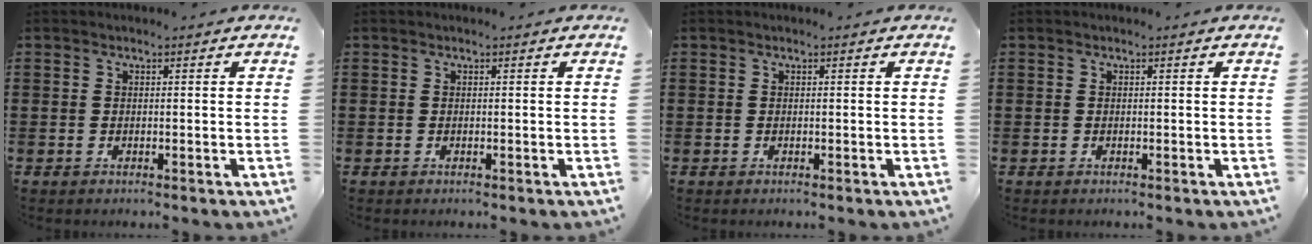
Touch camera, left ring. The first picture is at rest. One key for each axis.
{"total": 0.0}
{"total": 0.0}
{"total": 0.0}